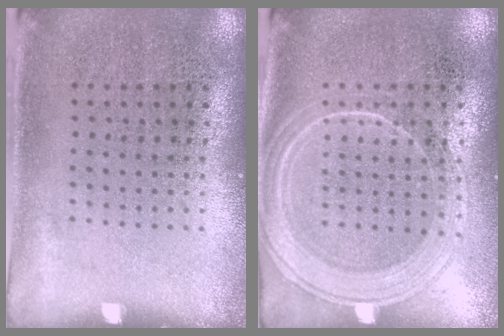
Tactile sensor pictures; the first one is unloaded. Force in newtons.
{"total": 1.9, "press": 1.8, "slide": 0.5}